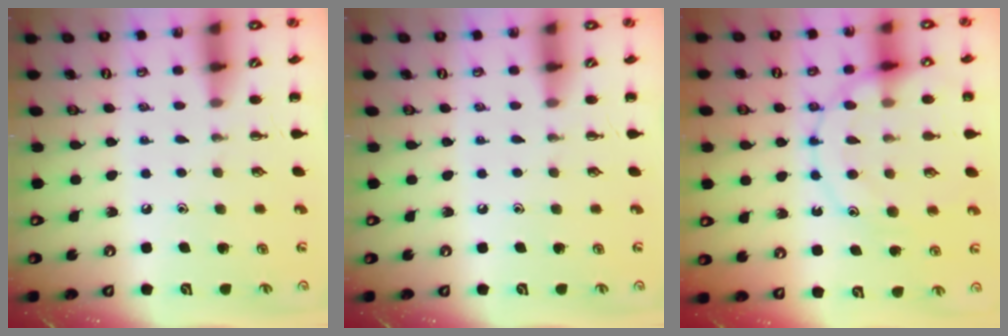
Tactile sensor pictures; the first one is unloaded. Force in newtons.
{"total": 0.0}
{"total": 16.2, "press": 16.1, "slide": 2.0}